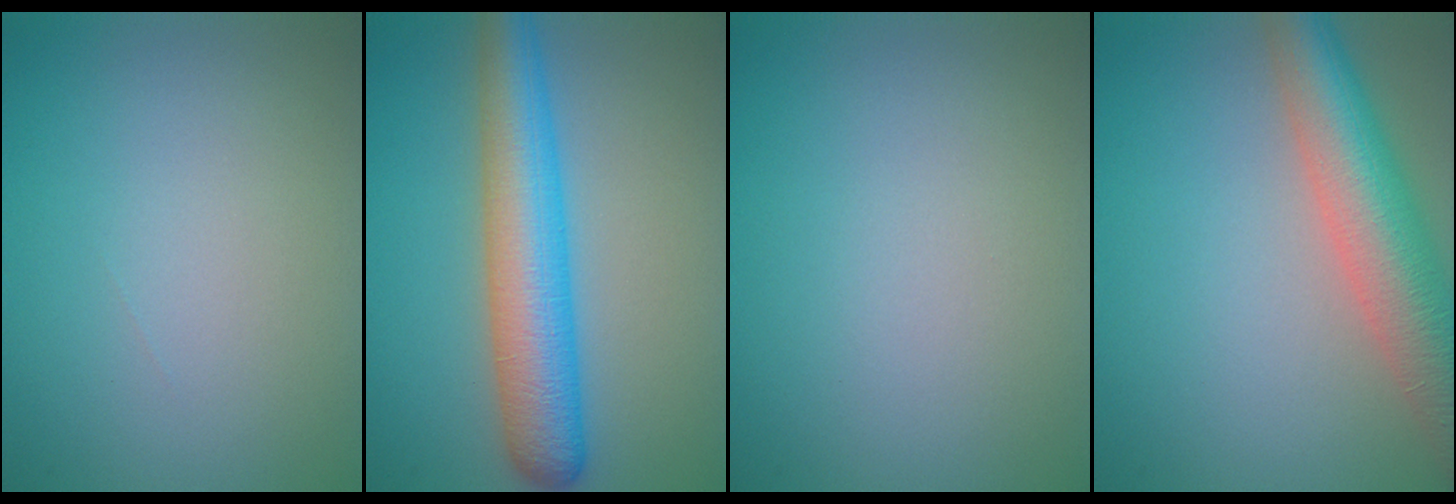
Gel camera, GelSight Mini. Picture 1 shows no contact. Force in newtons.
{"total": 7.3, "press": 7.3, "slide": 0.1}
{"total": 0.0}
{"total": 8.4, "press": 8.4, "slide": 0.5}